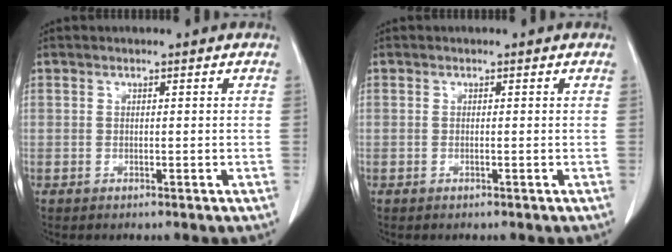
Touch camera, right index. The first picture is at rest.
{"total": 0.0}